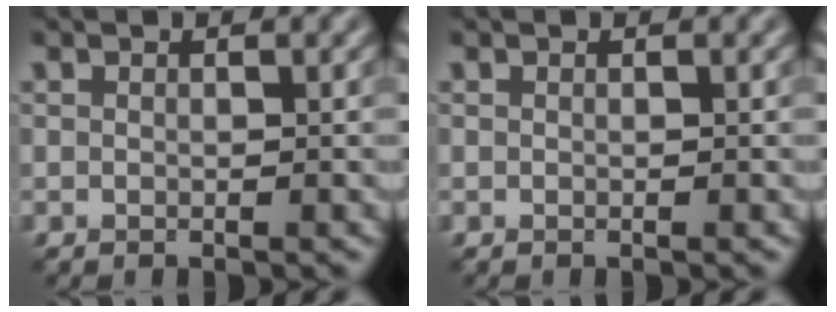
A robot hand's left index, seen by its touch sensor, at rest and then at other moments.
{"total": 0.0}